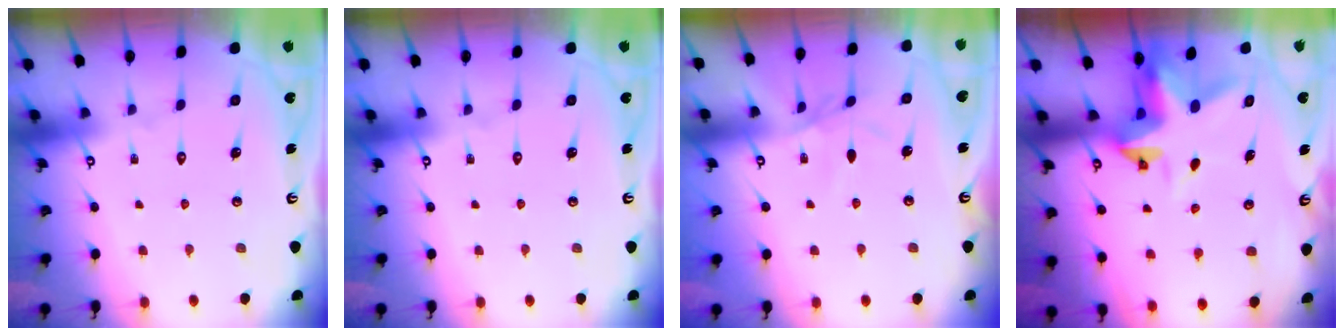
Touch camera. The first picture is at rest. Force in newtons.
{"total": 0.0}
{"total": 2.2, "press": 2.1, "slide": 0.5}
{"total": 4.0, "press": 4.0, "slide": 0.2}